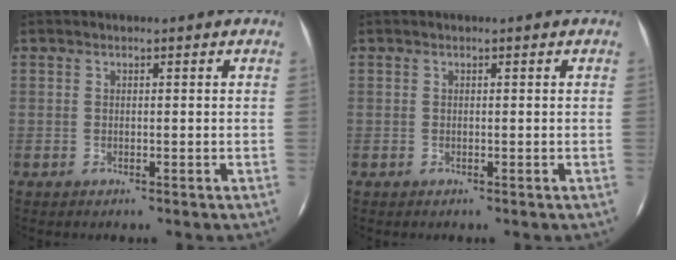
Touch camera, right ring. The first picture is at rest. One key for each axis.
{"total": 0.0}